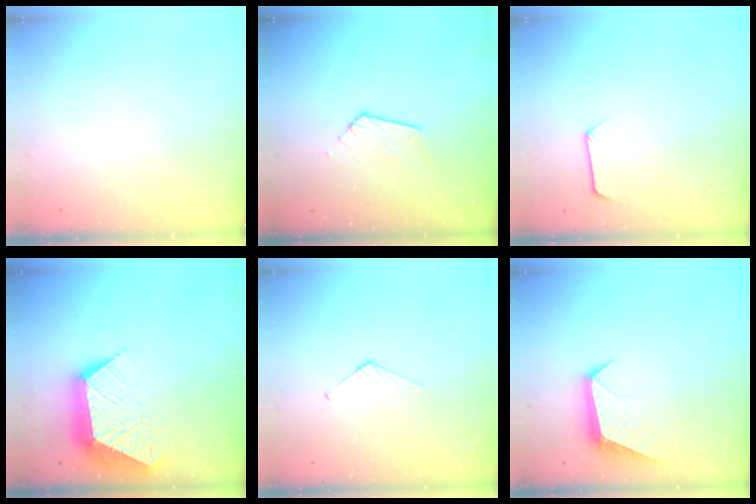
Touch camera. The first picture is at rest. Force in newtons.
{"total": 7.0, "press": 7.0, "slide": 0.5}
{"total": 7.8, "press": 7.7, "slide": 0.5}
{"total": 17.7, "press": 17.6, "slide": 1.6}
{"total": 3.1, "press": 3.1, "slide": 0.3}
{"total": 9.9, "press": 9.9, "slide": 0.4}